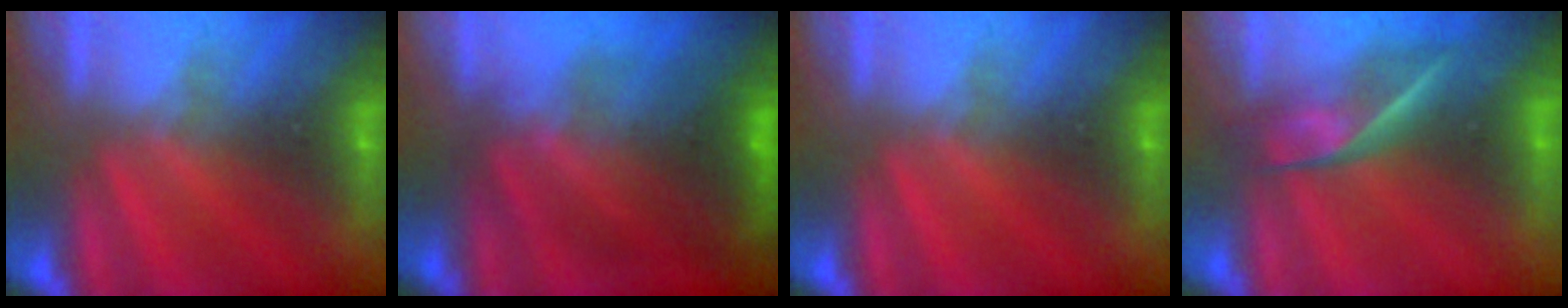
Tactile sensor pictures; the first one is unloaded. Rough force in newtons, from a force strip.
{"total": 6.9}
{"total": 0.0}
{"total": 2.5}